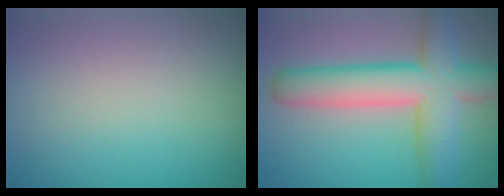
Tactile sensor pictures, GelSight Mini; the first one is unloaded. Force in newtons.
{"total": 8.2, "press": 8.1, "slide": 0.4}